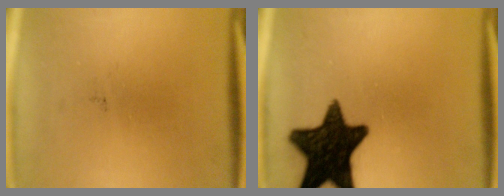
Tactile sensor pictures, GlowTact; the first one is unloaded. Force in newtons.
{"total": 16.7}